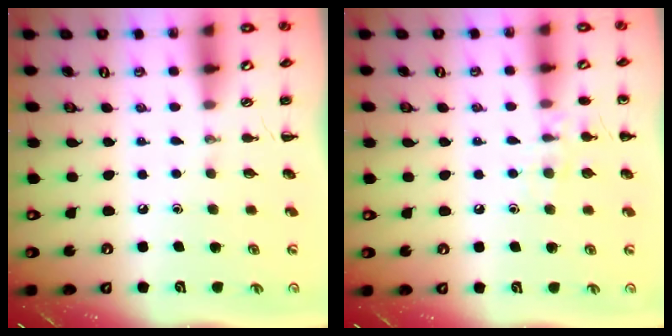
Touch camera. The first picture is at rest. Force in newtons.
{"total": 8.4, "press": 8.3, "slide": 1.6}